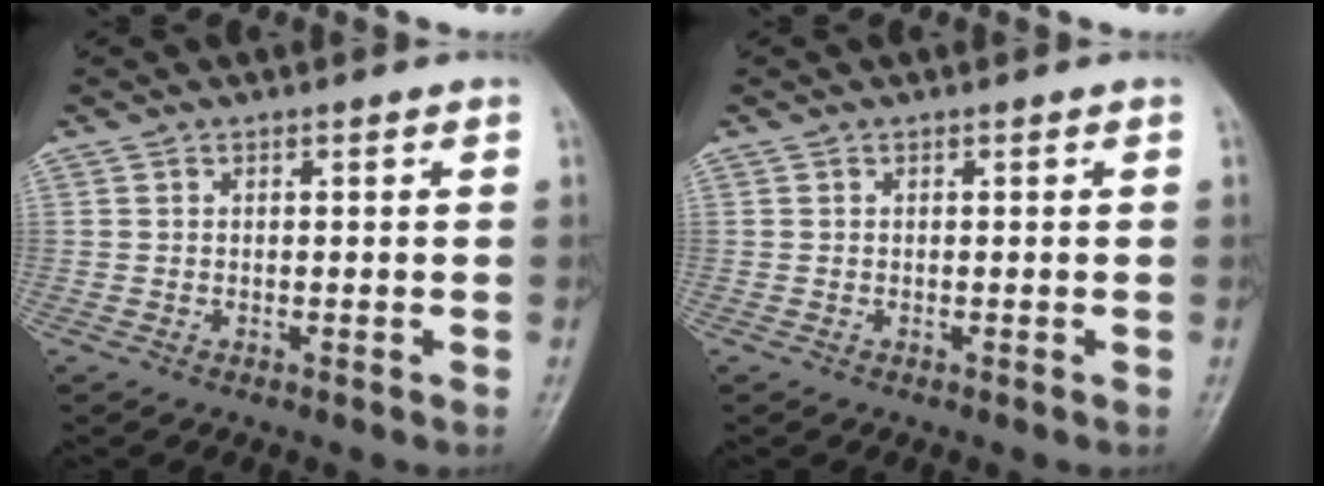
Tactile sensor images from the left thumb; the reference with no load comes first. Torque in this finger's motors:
{"motor_torque": [0.00, 0.00, 0.04, -0.04, 0.00]}